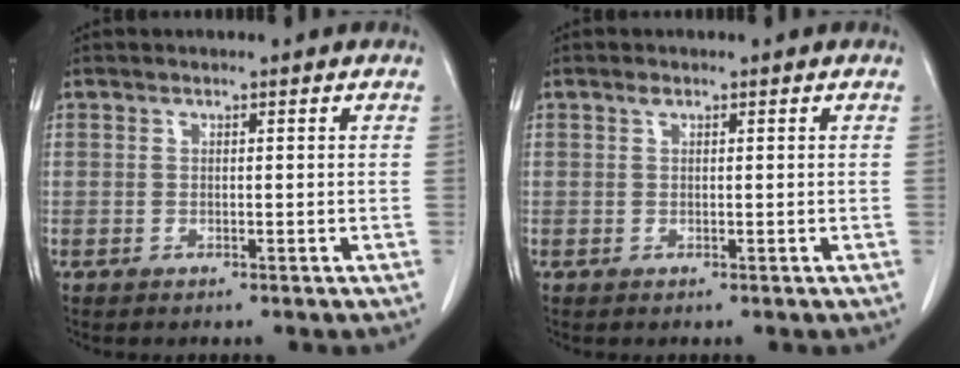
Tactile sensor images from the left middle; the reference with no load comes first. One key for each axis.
{"total": 0.6, "fx": 0.4, "fy": 0.3, "fz": 0.3, "tx": -0.007, "ty": 0.002, "tz": 0.006}